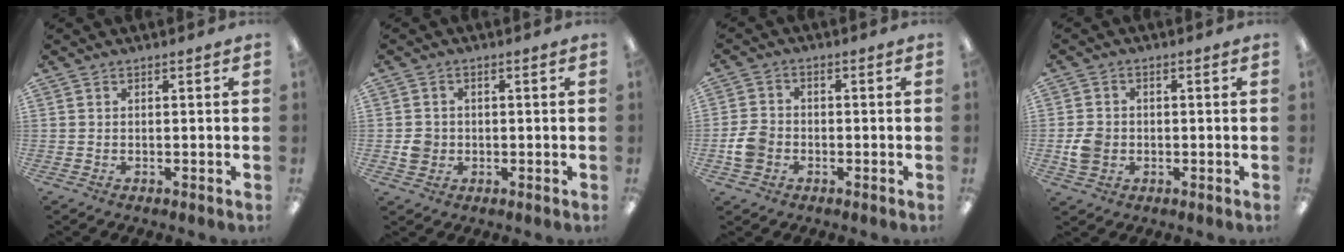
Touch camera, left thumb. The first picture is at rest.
{"total": 3.5, "force": [-0.4, 3.3, 1.1], "torque": [-0.012, 0.003, -0.009]}
{"total": 5.7, "force": [-1.6, 4.6, 3.0], "torque": [-0.069, 0.008, -0.032]}
{"total": 4.7, "force": [-0.8, 4.0, 2.2], "torque": [-0.036, 0.003, -0.016]}